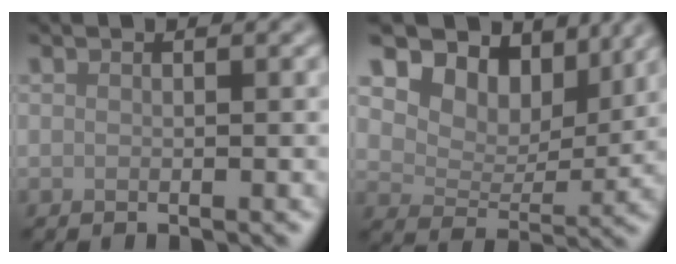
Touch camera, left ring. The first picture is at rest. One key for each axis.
{"total": 9.4, "fx": 6.2, "fy": 5.3, "fz": 4.7, "tx": -0.082, "ty": -0.008, "tz": 0.096}